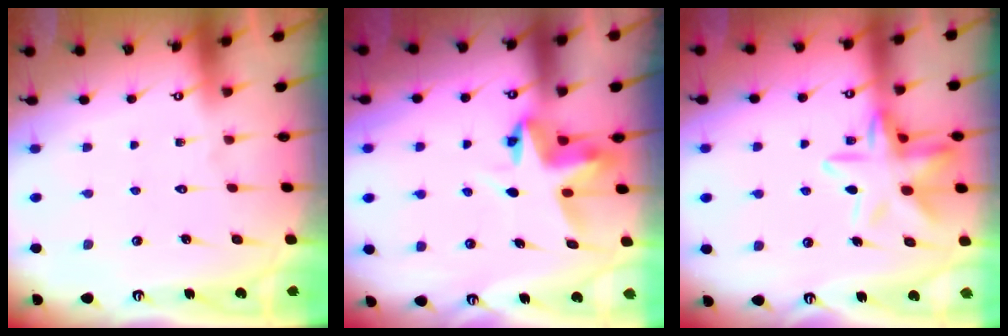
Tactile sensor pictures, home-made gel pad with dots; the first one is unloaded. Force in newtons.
{"total": 5.2, "press": 5.1, "slide": 0.3}
{"total": 13.4, "press": 13.3, "slide": 1.4}